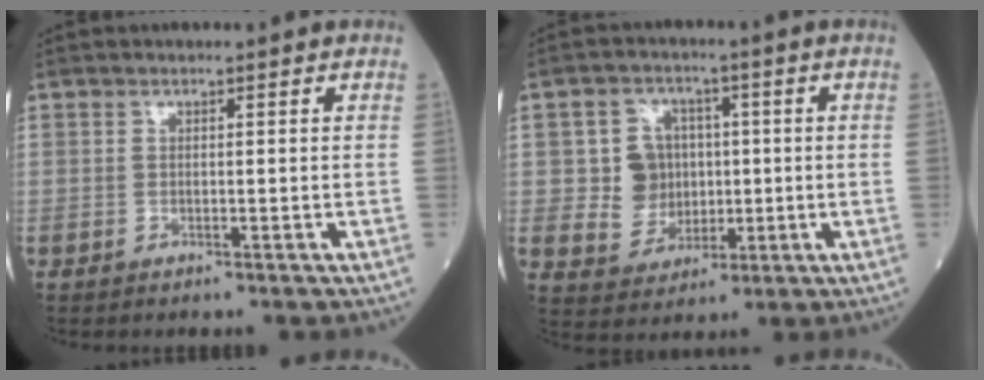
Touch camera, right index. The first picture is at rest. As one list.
[{"total": 7.3, "force": [0.4, 6.9, 2.6], "torque": [-0.053, 0.016, 0.015]}]